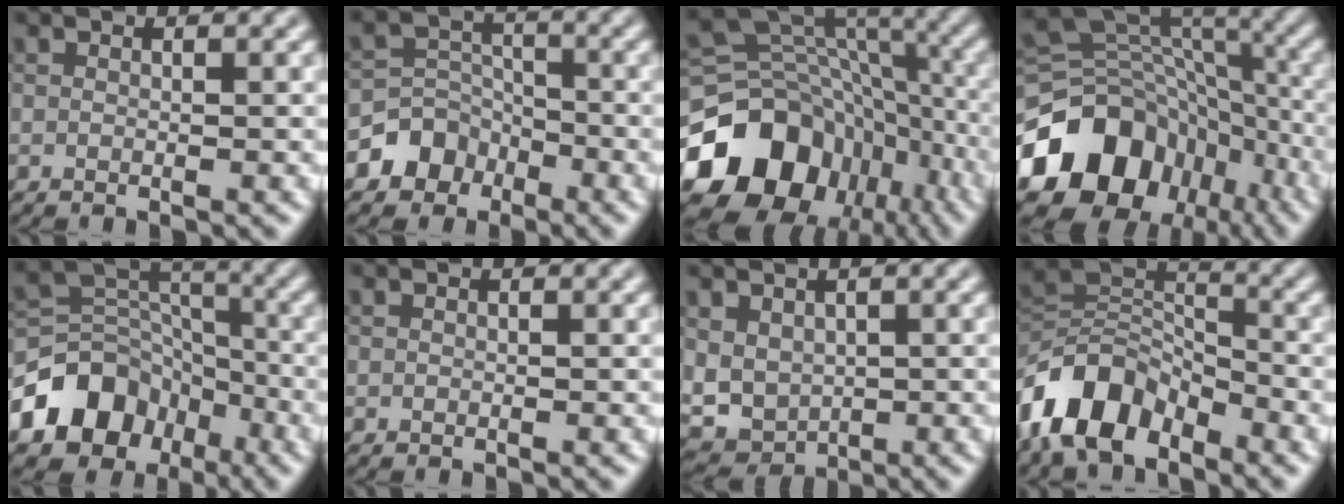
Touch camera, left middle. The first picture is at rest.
{"total": 4.3, "force": [-2.5, 3.5, 0.6], "torque": [0.015, 0.013, -0.060]}
{"total": 17.6, "force": [-8.4, 13.5, 7.5], "torque": [-0.160, -0.016, -0.125]}
{"total": 17.6, "force": [-8.9, 13.6, 6.9], "torque": [-0.151, -0.015, -0.133]}
{"total": 8.4, "force": [-4.6, 6.3, 3.2], "torque": [-0.051, 0.003, -0.090]}
{"total": 0.0}
{"total": 4.5, "force": [0.5, 3.6, 2.7], "torque": [-0.053, -0.007, 0.027]}
{"total": 8.3, "force": [-5.3, 4.5, 4.6], "torque": [-0.084, 0.006, -0.111]}